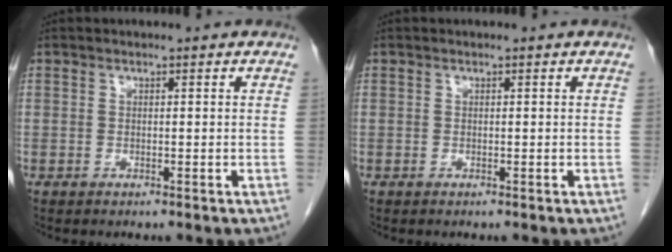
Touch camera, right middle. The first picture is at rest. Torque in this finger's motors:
{"motor_torque": [0.02, -0.01, 0.00, 0.00]}